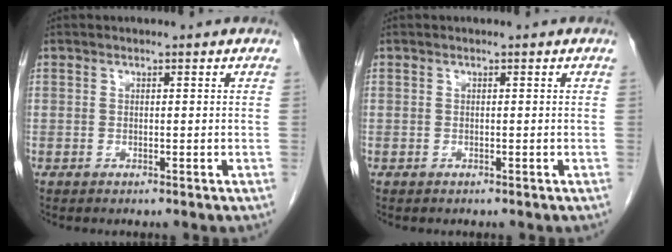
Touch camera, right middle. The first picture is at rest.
{"total": 0.0}